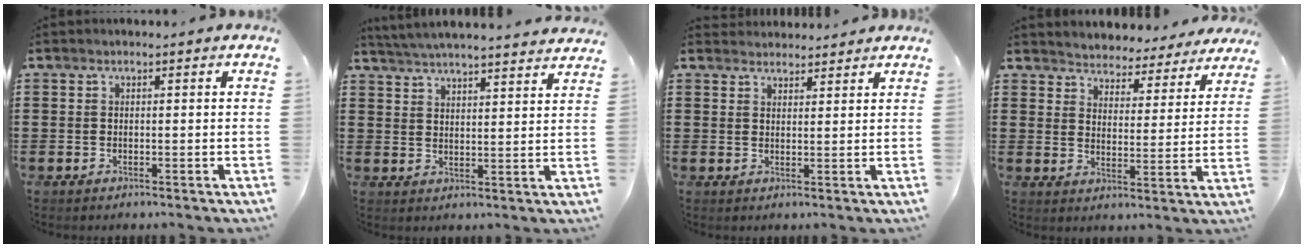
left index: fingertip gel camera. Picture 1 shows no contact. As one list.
[{"total": 4.4, "force": [4.3, -0.6, 0.6], "torque": [-0.028, -0.025, 0.075]}, {"total": 2.5, "force": [2.5, 0.4, -0.2], "torque": [-0.002, -0.005, 0.048]}, {"total": 4.0, "force": [4.0, 0.1, -0.8], "torque": [-0.012, -0.037, 0.065]}]